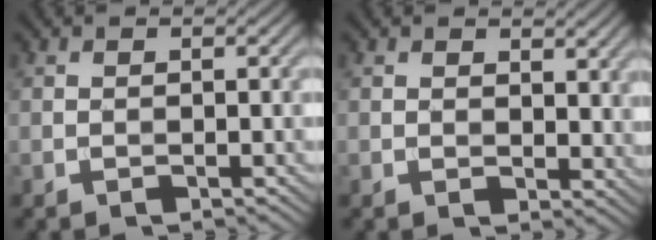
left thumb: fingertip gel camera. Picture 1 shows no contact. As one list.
[{"total": 3.0, "force": [1.9, 1.8, 1.5], "torque": [-0.027, -0.004, 0.036]}]